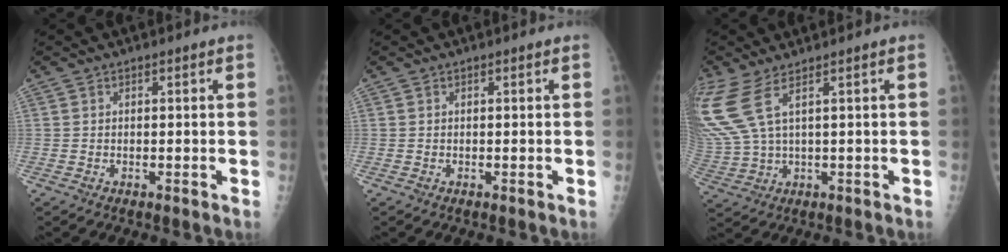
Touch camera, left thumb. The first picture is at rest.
{"total": 0.0}
{"total": 9.5, "force": [4.6, 2.4, 8.0], "torque": [-0.229, -0.009, 0.108]}